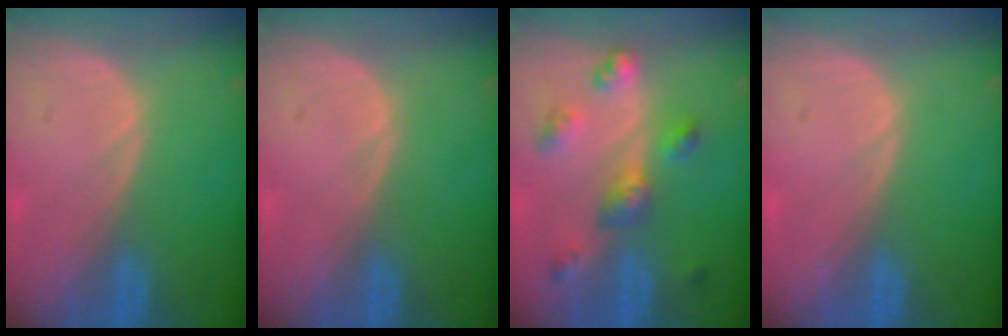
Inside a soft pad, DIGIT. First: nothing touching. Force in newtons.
{"total": 0.0}
{"total": 6.1, "press": 5.9, "slide": 1.7}
{"total": 0.0}